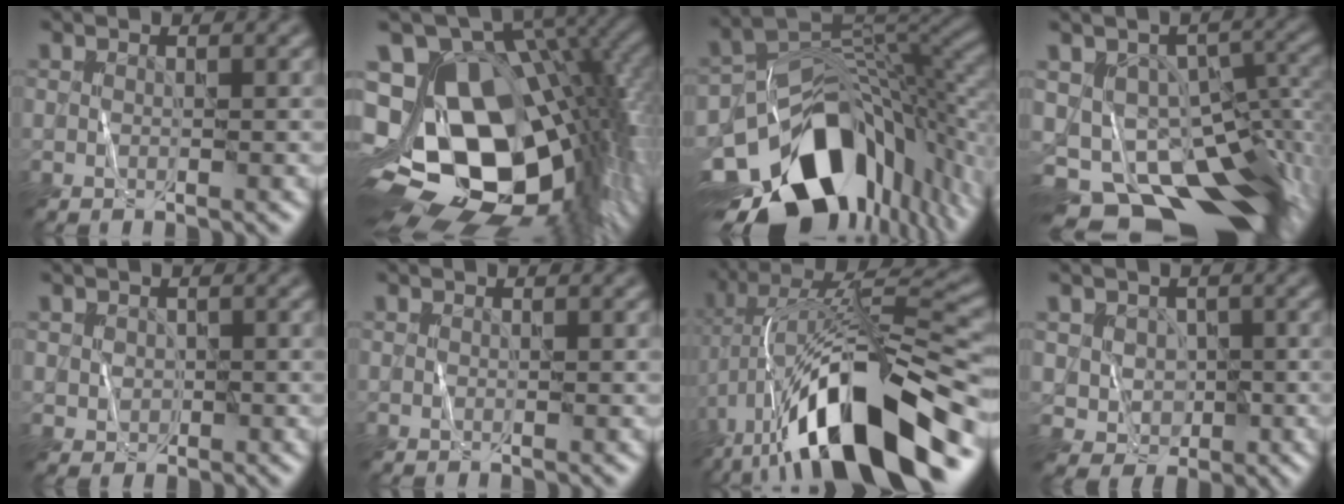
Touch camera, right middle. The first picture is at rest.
{"total": 18.0, "force": [-1.7, 11.6, 13.7], "torque": [-0.225, -0.008, -0.022]}
{"total": 17.6, "force": [-8.2, 9.9, 12.0], "torque": [-0.195, -0.014, -0.129]}
{"total": 15.3, "force": [-8.5, 8.2, 9.7], "torque": [-0.140, -0.016, -0.106]}
{"total": 1.3, "force": [0.3, 1.3, 0.2], "torque": [0.000, -0.003, 0.004]}
{"total": 0.0}
{"total": 15.1, "force": [-6.6, 5.3, 12.5], "torque": [-0.220, 0.013, -0.112]}
{"total": 3.0, "force": [0.3, 2.8, 0.9], "torque": [-0.006, -0.004, 0.004]}